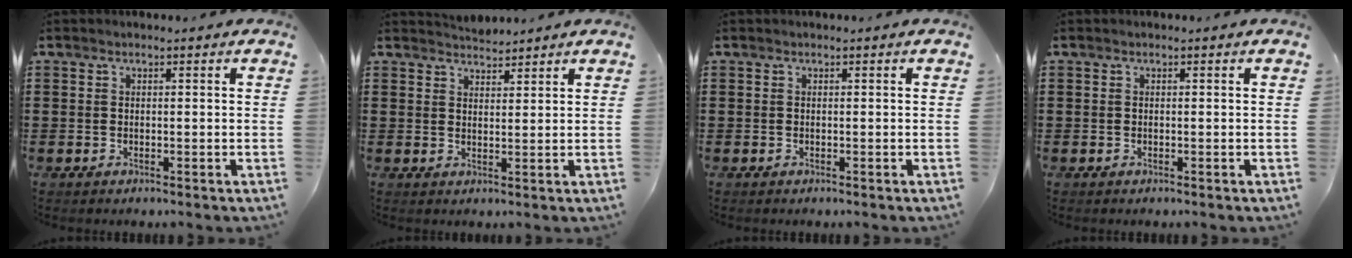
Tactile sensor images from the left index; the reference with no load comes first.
{"total": 2.6, "force": [2.6, 0.1, 0.1], "torque": [-0.008, -0.004, 0.049]}
{"total": 0.0}
{"total": 0.0}